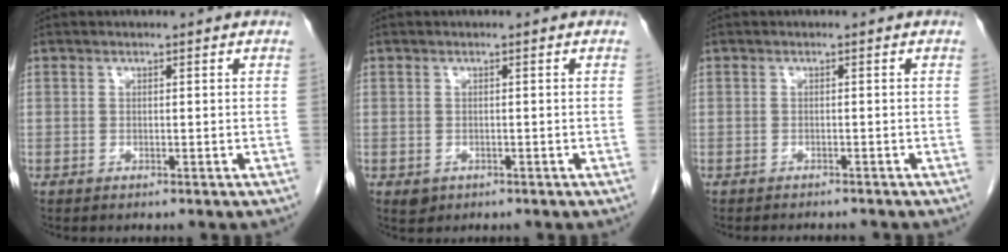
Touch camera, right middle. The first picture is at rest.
{"total": 1.3, "force": [-0.5, 1.1, 0.5], "torque": [-0.008, 0.002, -0.001]}
{"total": 2.9, "force": [-2.8, 0.5, 0.8], "torque": [-0.009, -0.007, -0.035]}